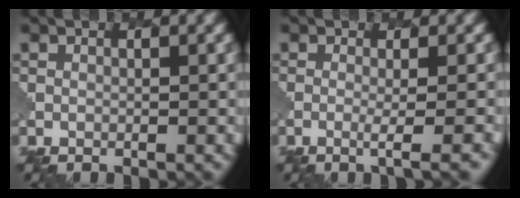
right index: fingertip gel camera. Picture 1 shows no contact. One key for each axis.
{"total": 2.7, "fx": -0.5, "fy": 0.5, "fz": 2.6, "tx": -0.030, "ty": 0.003, "tz": -0.016}